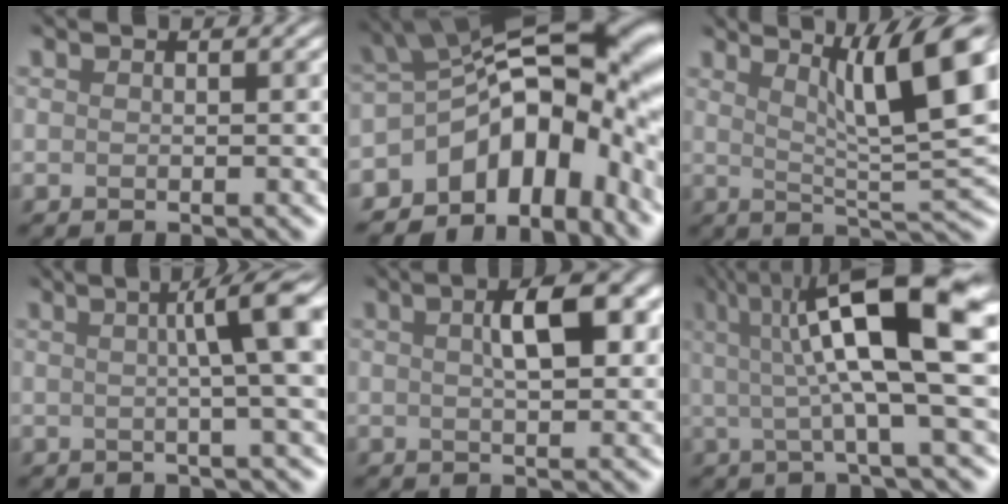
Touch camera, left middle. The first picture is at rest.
{"total": 11.5, "force": [-4.1, 6.5, 8.5], "torque": [-0.118, 0.020, -0.063]}
{"total": 9.2, "force": [3.3, 1.2, 8.5], "torque": [-0.114, 0.014, 0.066]}
{"total": 7.1, "force": [1.4, 0.5, 6.9], "torque": [-0.093, 0.016, 0.028]}
{"total": 3.3, "force": [1.0, 0.3, 3.1], "torque": [-0.054, 0.016, 0.023]}
{"total": 10.5, "force": [2.6, 1.8, 10.0], "torque": [-0.154, 0.019, 0.052]}